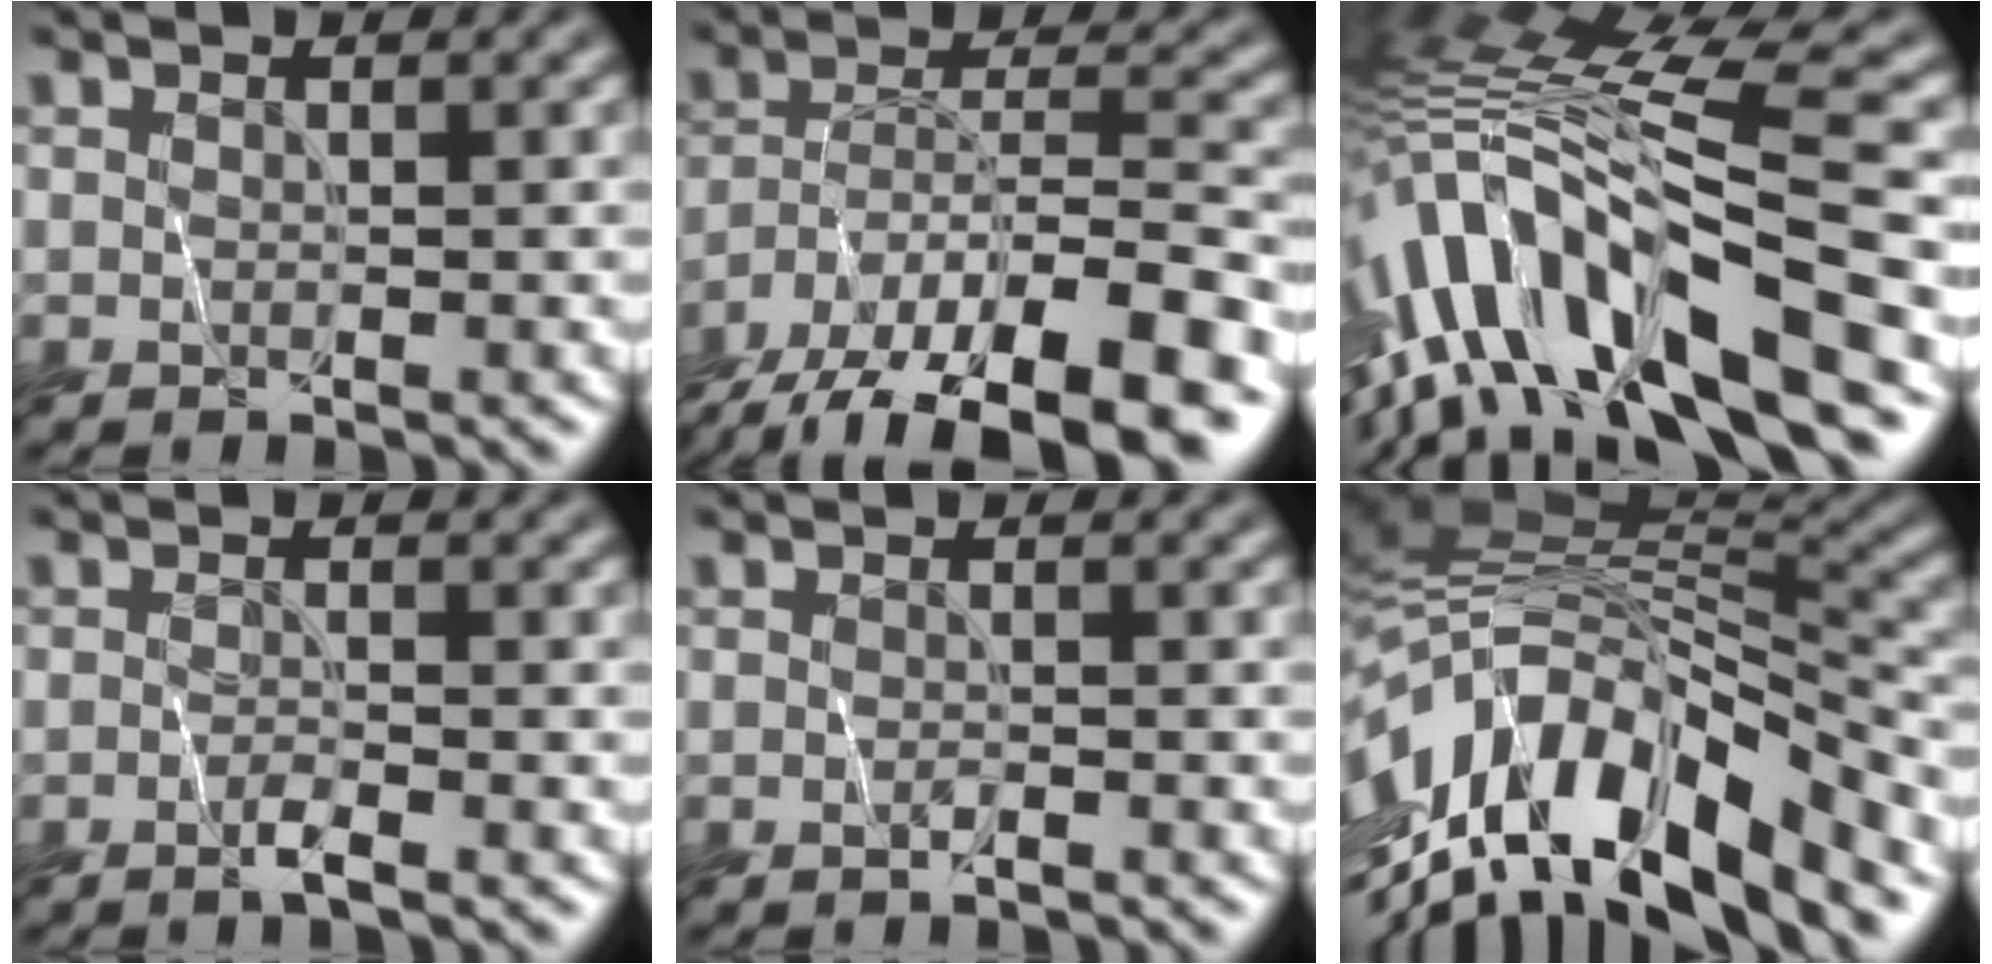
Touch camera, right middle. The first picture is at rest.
{"total": 13.7, "force": [-10.7, 4.5, 7.2], "torque": [-0.134, -0.008, -0.162]}
{"total": 13.6, "force": [-5.9, 3.1, 11.8], "torque": [-0.210, 0.029, -0.104]}
{"total": 1.3, "force": [-1.1, -0.5, 0.5], "torque": [-0.014, 0.000, -0.026]}
{"total": 0.8, "force": [-0.7, 0.0, 0.4], "torque": [-0.013, -0.004, -0.014]}
{"total": 13.2, "force": [-6.9, 4.7, 10.3], "torque": [-0.186, 0.020, -0.129]}